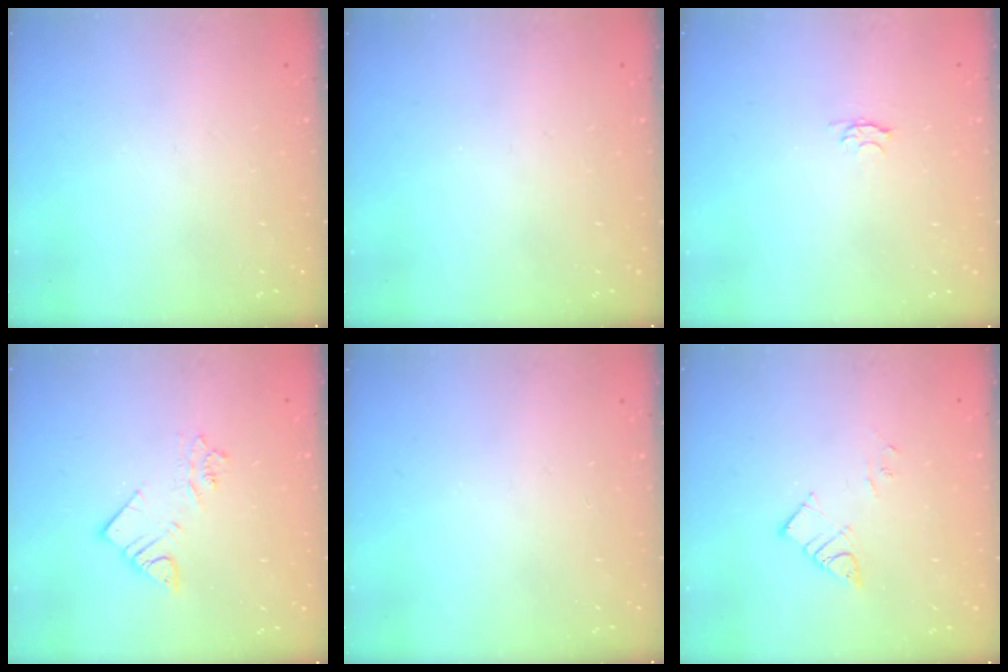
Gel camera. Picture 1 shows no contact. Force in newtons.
{"total": 0.0}
{"total": 3.3, "press": 3.3, "slide": 0.5}
{"total": 5.1, "press": 5.1, "slide": 0.3}
{"total": 0.0}
{"total": 5.1, "press": 5.1, "slide": 0.2}